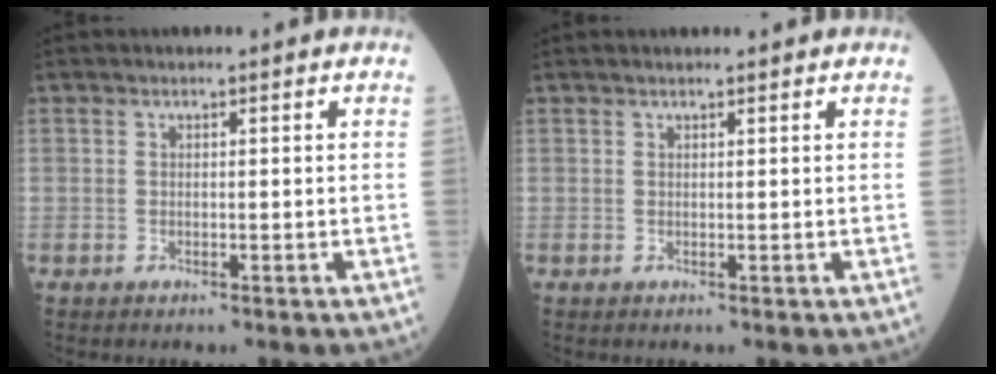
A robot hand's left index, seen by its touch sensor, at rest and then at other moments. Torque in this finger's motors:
{"motor_torque": [-0.01, 0.12, -0.03, -0.01]}